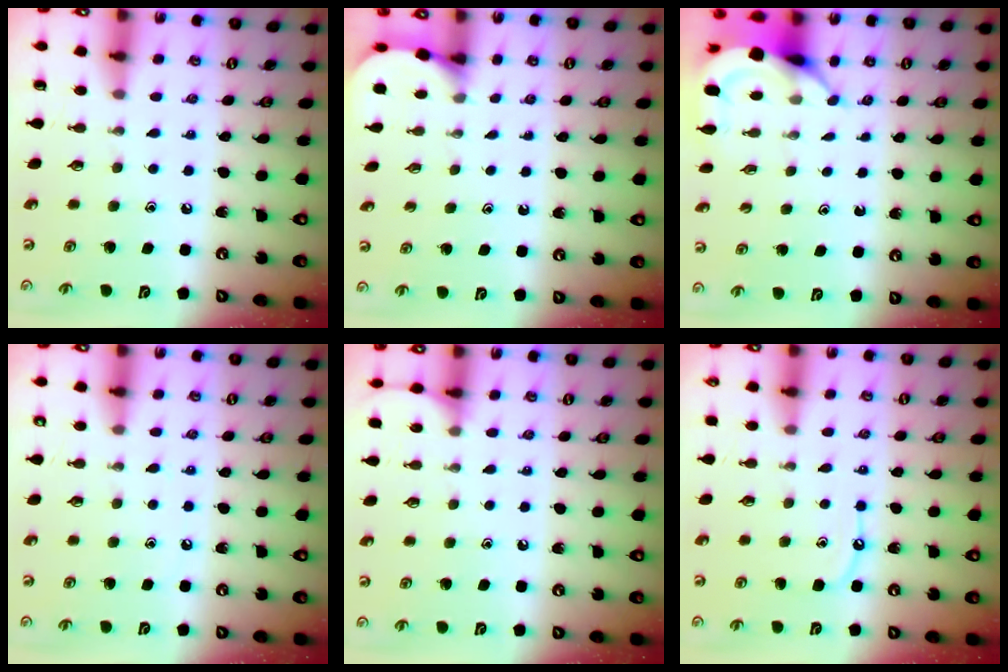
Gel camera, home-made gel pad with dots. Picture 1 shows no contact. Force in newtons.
{"total": 1.9, "press": 1.9, "slide": 0.2}
{"total": 4.6, "press": 4.6, "slide": 0.5}
{"total": 6.7, "press": 6.7, "slide": 0.9}
{"total": 5.9, "press": 5.8, "slide": 0.7}
{"total": 6.8, "press": 6.8, "slide": 0.7}